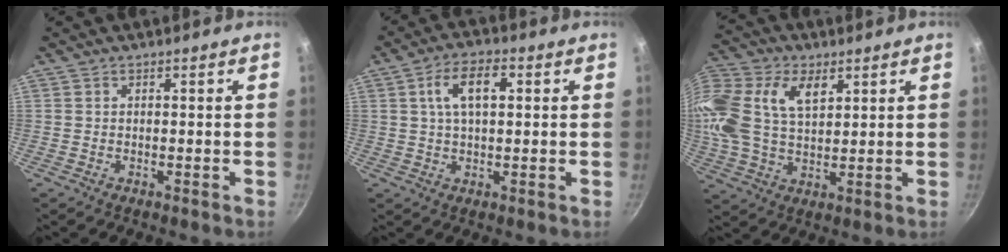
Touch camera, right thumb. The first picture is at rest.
{"total": 7.8, "force": [1.9, 3.9, 6.5], "torque": [-0.102, 0.013, 0.030]}
{"total": 21.0, "force": [7.0, 13.5, 14.5], "torque": [-0.333, 0.018, 0.125]}